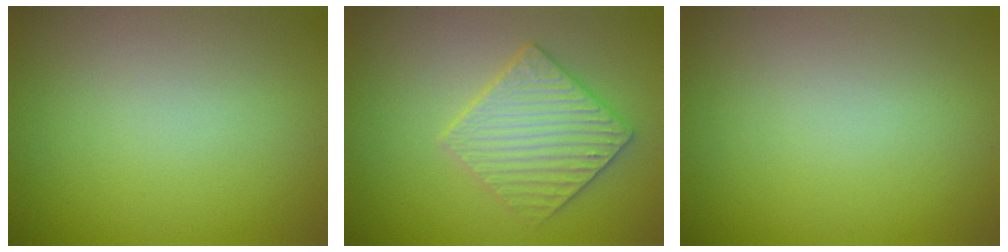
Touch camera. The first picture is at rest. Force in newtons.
{"total": 3.5, "press": 3.5, "slide": 0.4}
{"total": 0.0}